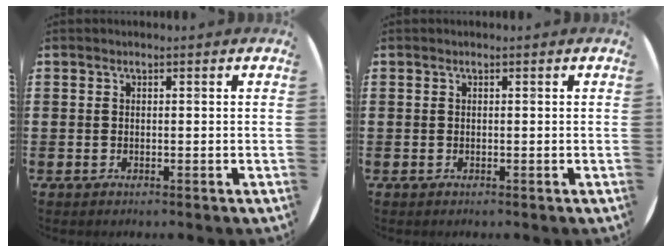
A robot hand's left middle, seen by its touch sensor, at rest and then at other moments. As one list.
[{"total": 0.0}]